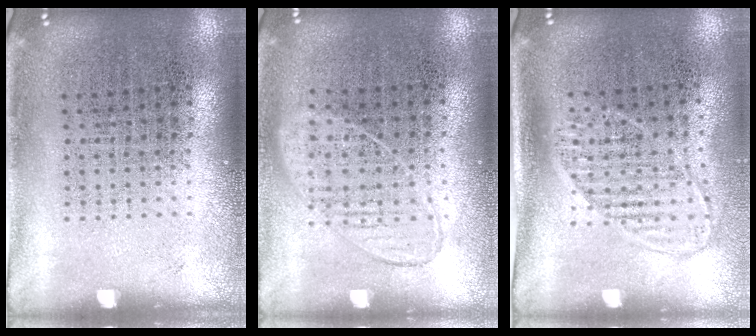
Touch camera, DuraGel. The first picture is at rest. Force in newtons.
{"total": 0.9, "press": 0.8, "slide": 0.4}
{"total": 1.5, "press": 1.3, "slide": 0.7}